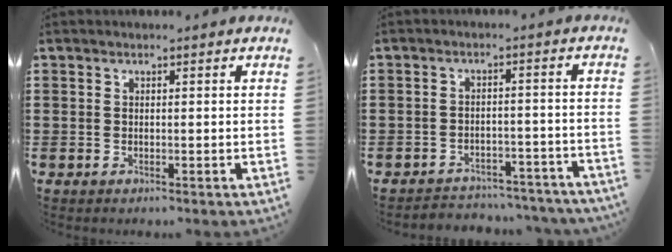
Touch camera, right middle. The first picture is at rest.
{"total": 3.4, "force": [-3.3, 0.4, 0.1], "torque": [-0.009, 0.001, -0.071]}